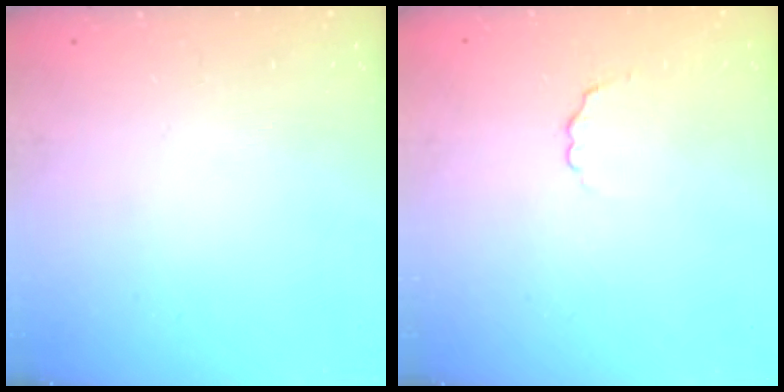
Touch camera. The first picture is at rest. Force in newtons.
{"total": 1.8, "press": 1.5, "slide": 1.0}